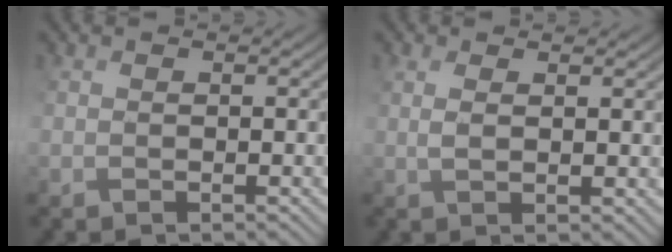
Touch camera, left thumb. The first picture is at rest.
{"total": 2.1, "force": [1.3, 0.2, 1.7], "torque": [-0.033, 0.008, 0.022]}